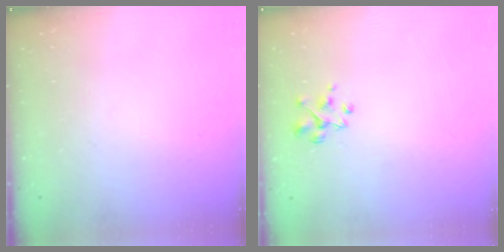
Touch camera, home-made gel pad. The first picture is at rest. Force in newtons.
{"total": 2.6, "press": 2.6, "slide": 0.5}